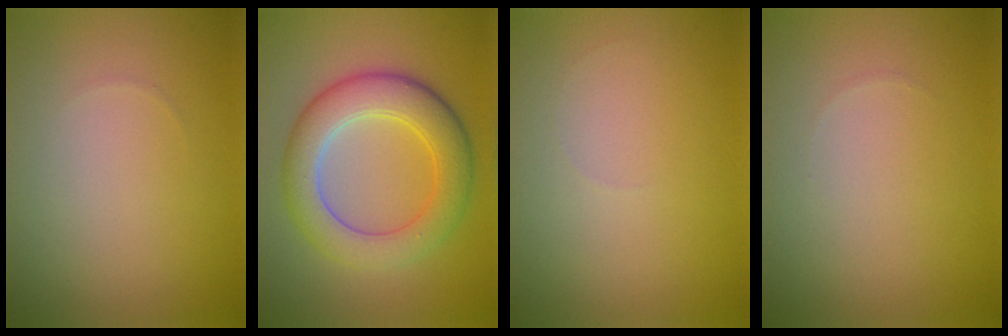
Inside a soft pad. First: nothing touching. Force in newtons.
{"total": 6.6, "press": 6.6, "slide": 0.1}
{"total": 0.0}
{"total": 0.0}